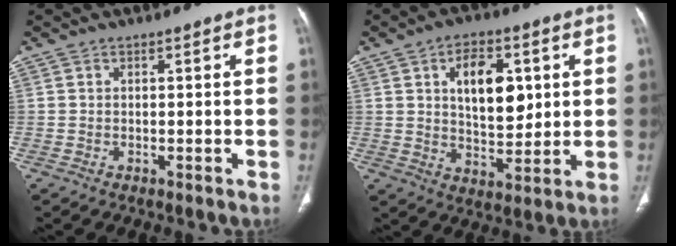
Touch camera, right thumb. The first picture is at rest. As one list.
[{"total": 12.1, "force": [3.3, 6.8, 9.5], "torque": [-0.110, -0.022, 0.056]}]